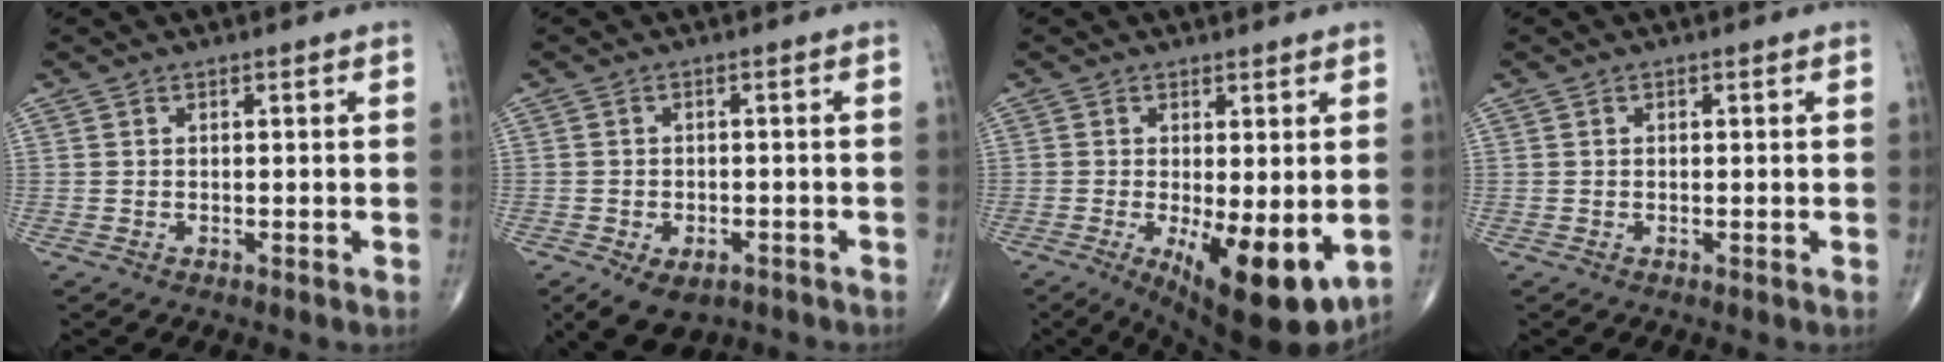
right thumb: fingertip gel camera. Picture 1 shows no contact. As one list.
[{"total": 8.0, "force": [-4.6, 4.8, 4.4], "torque": [-0.061, 0.013, -0.065]}, {"total": 13.6, "force": [-3.3, 4.8, 12.3], "torque": [-0.178, -0.028, -0.035]}, {"total": 0.0}]